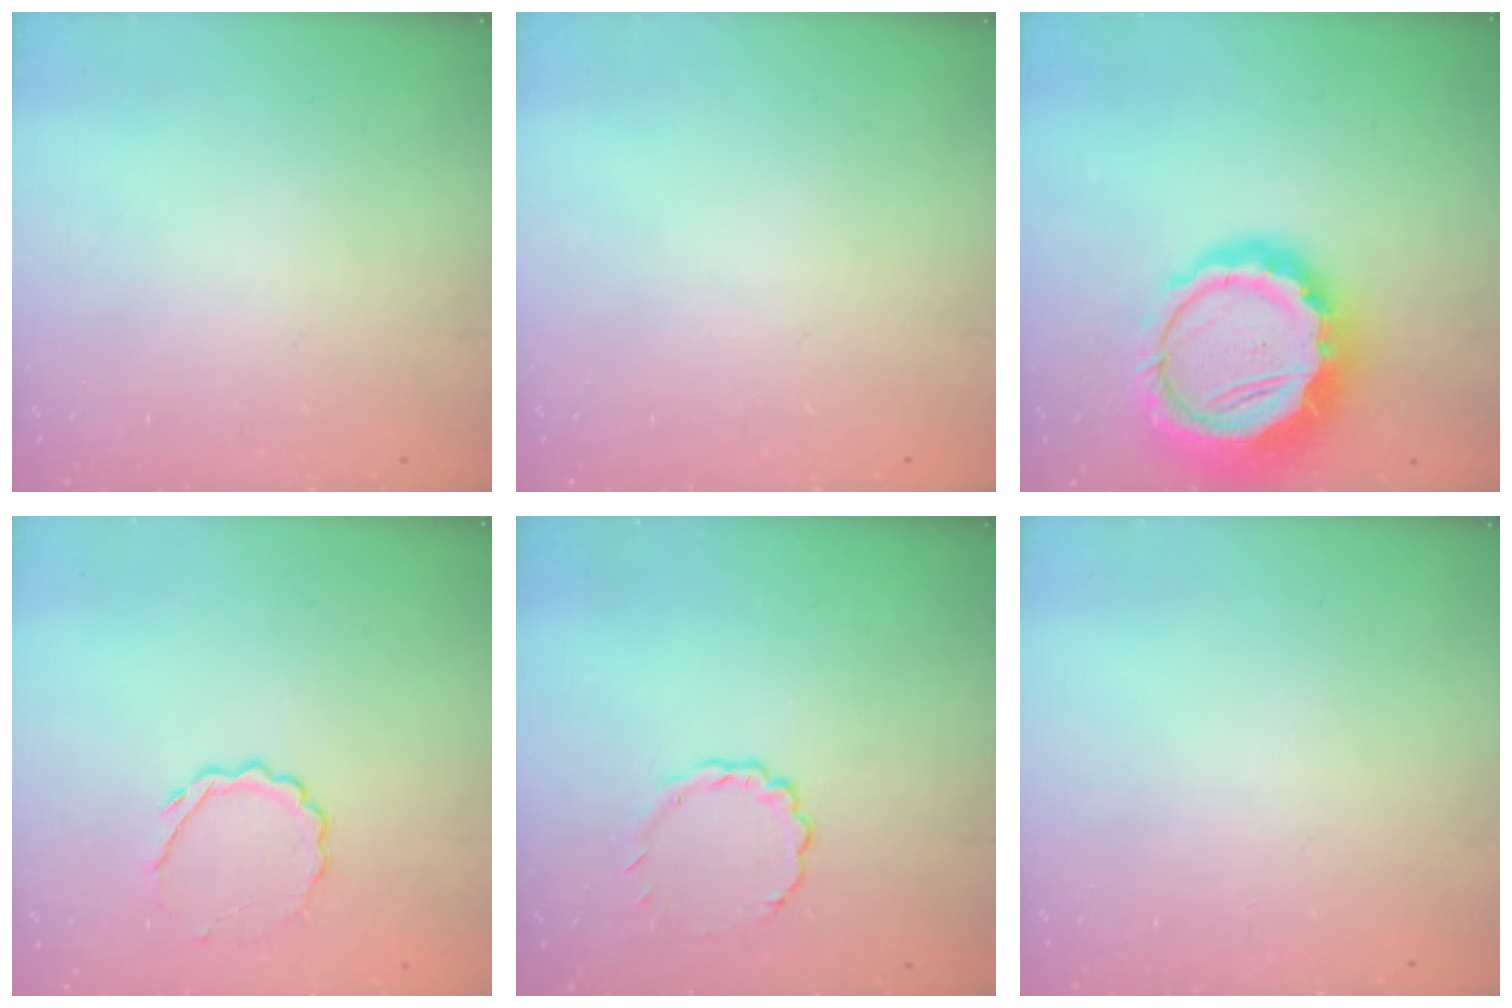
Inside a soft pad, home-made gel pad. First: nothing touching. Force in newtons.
{"total": 0.0}
{"total": 17.7, "press": 17.4, "slide": 3.4}
{"total": 5.1, "press": 5.0, "slide": 1.0}
{"total": 2.8, "press": 2.7, "slide": 0.9}
{"total": 0.0}